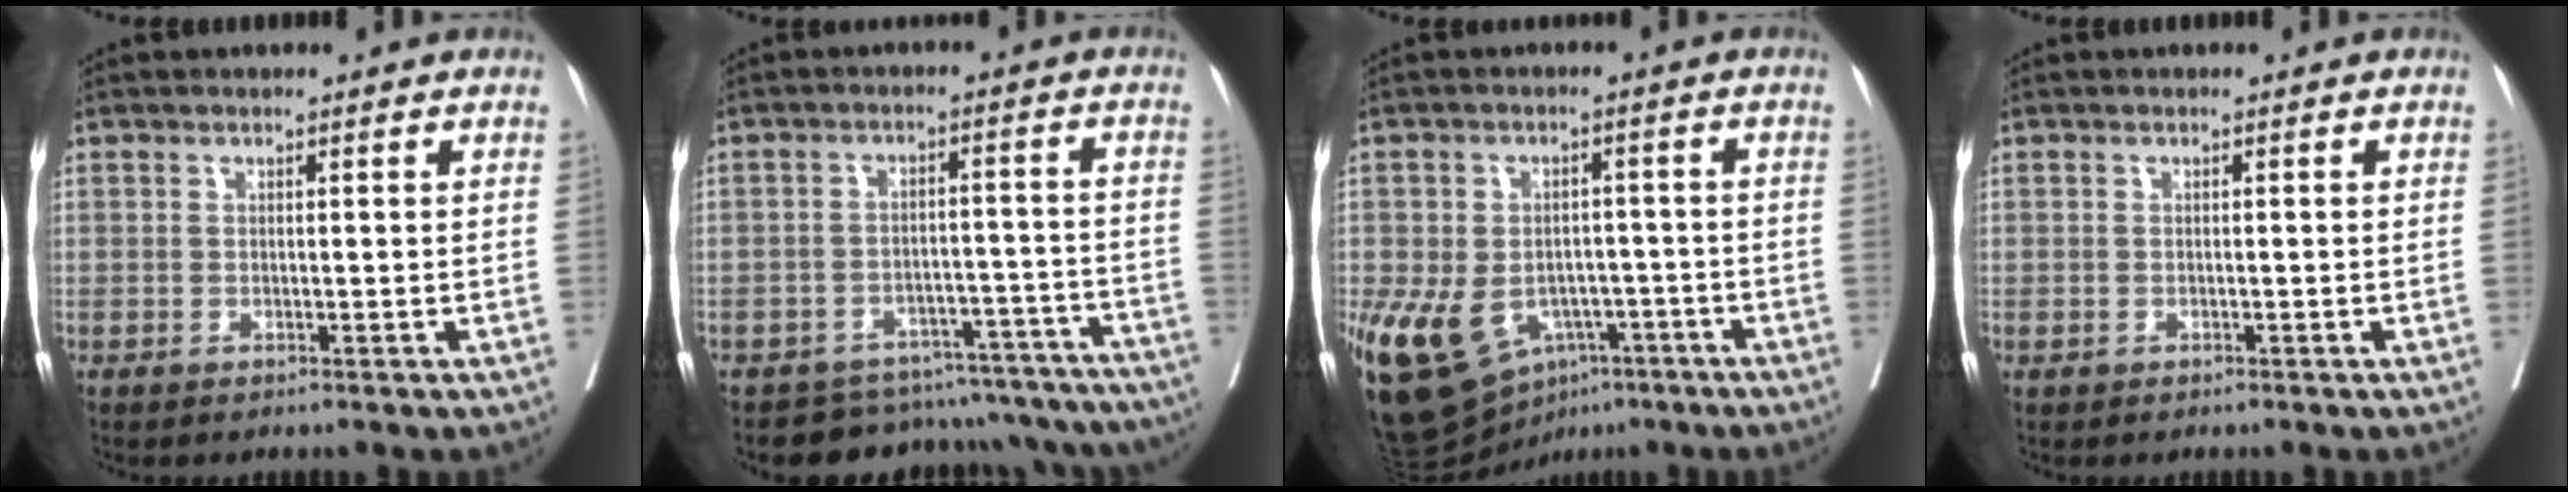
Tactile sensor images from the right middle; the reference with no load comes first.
{"total": 17.2, "force": [-15.9, 6.0, 2.4], "torque": [-0.012, 0.043, -0.183]}
{"total": 15.6, "force": [-7.0, 10.5, 9.0], "torque": [-0.194, 0.001, -0.097]}
{"total": 0.0}